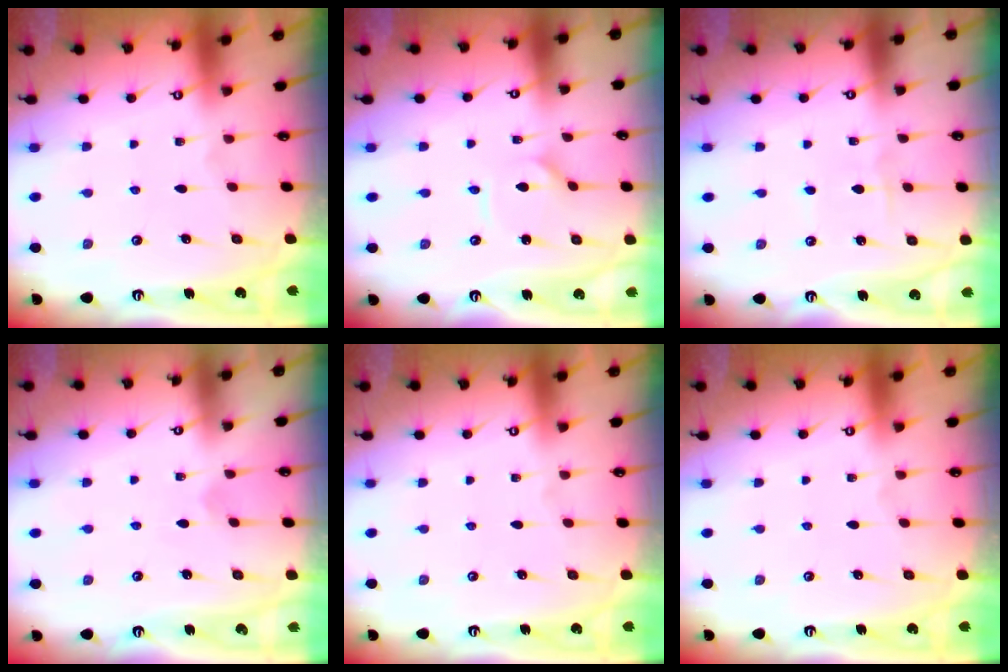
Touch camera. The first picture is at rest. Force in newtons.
{"total": 1.7, "press": 1.6, "slide": 0.2}
{"total": 1.8, "press": 1.7, "slide": 0.2}
{"total": 3.0, "press": 3.0, "slide": 0.1}
{"total": 0.0}
{"total": 0.0}